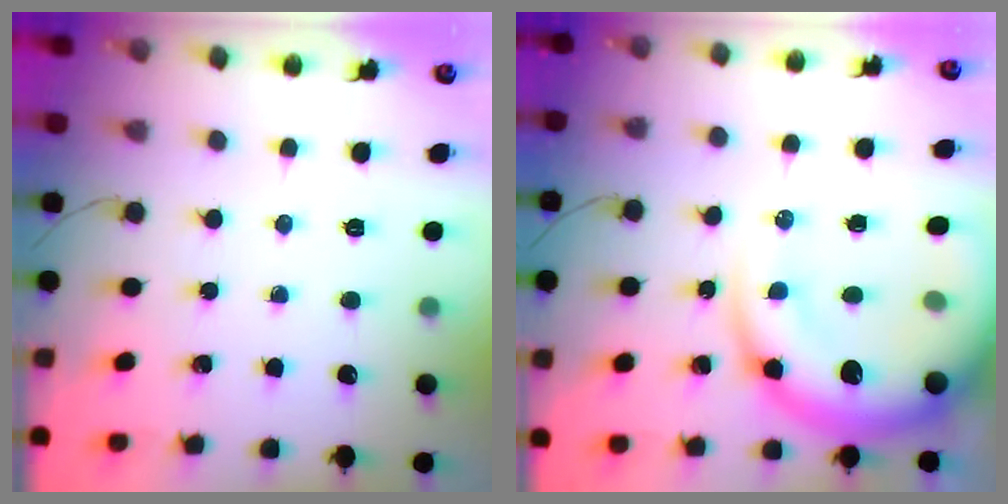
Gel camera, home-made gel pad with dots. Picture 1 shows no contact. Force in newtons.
{"total": 20.2, "press": 19.6, "slide": 4.9}